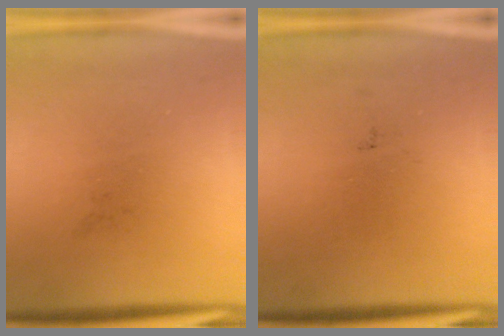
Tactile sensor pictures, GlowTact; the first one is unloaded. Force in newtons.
{"total": 0.0}